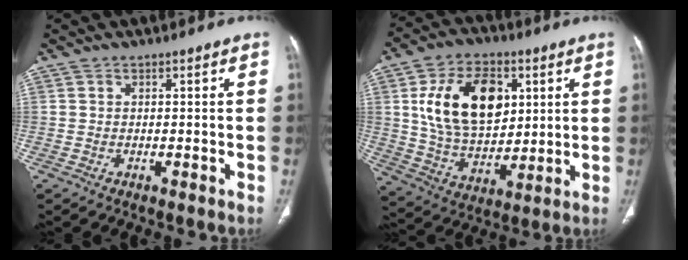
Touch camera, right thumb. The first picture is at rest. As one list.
[{"total": 19.3, "force": [5.2, 12.4, 13.9], "torque": [-0.196, -0.013, 0.102]}]